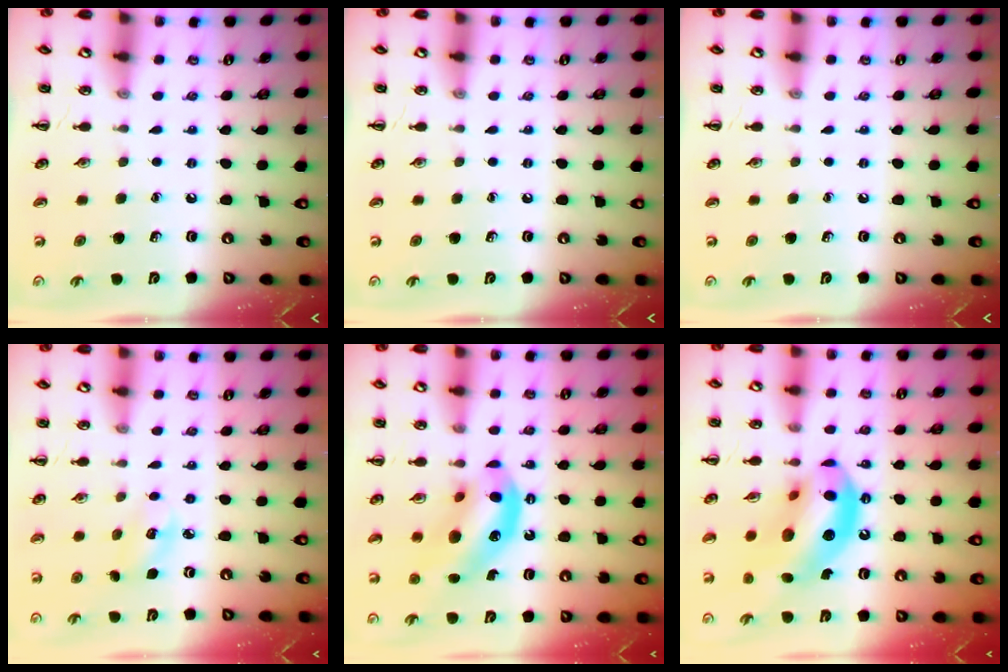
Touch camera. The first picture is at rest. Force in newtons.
{"total": 0.0}
{"total": 0.0}
{"total": 3.8, "press": 3.7, "slide": 1.0}
{"total": 12.1, "press": 11.7, "slide": 3.0}
{"total": 18.0, "press": 17.5, "slide": 4.5}